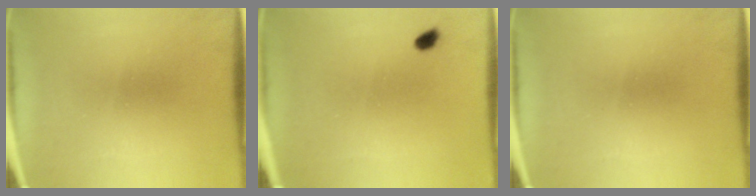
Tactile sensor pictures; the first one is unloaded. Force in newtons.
{"total": 1.5}
{"total": 0.0}